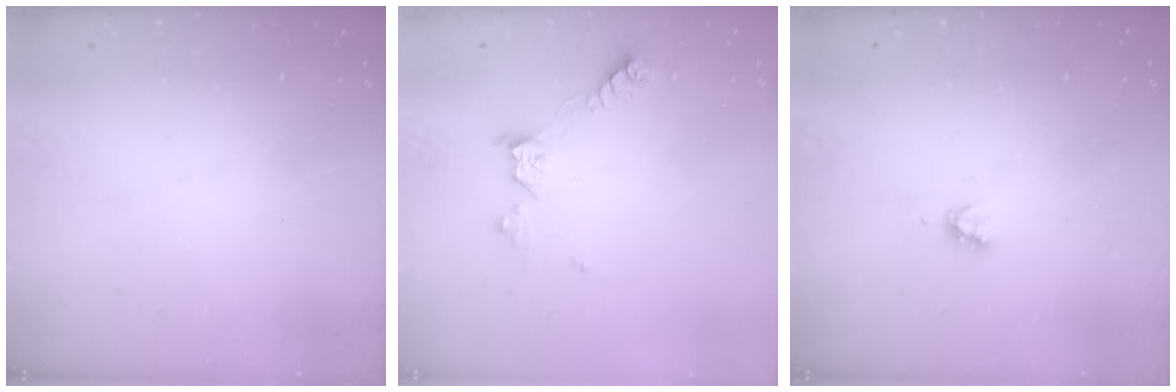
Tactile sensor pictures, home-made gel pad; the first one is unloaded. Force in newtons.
{"total": 8.8, "press": 8.8, "slide": 0.4}
{"total": 2.8, "press": 2.8, "slide": 0.3}